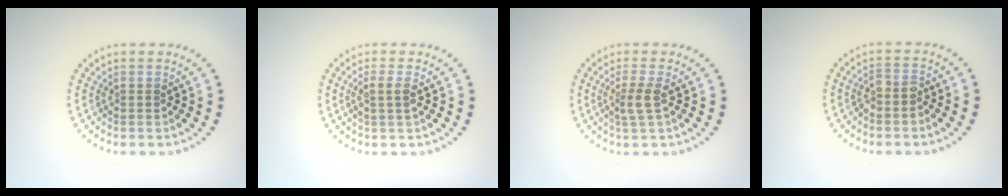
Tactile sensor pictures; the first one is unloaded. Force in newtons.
{"total": 1.7, "press": 1.5, "slide": 0.8}
{"total": 2.0, "press": 1.6, "slide": 1.2}
{"total": 1.6, "press": 1.4, "slide": 0.7}